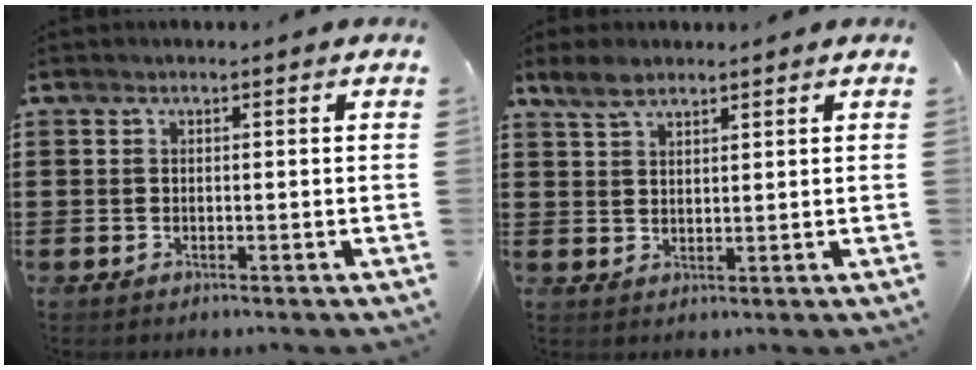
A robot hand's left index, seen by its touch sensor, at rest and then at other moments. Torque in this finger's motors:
{"motor_torque": [-0.22, 0.20, -0.24, -0.01]}